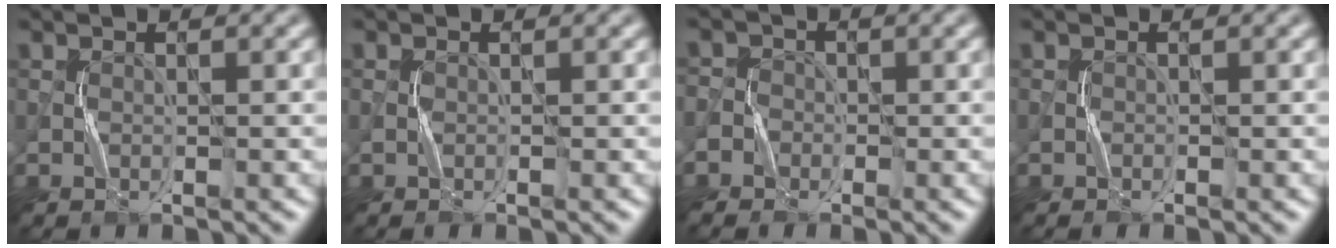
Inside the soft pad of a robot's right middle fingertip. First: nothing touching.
{"total": 0.5, "force": [0.0, 0.2, 0.5], "torque": [-0.013, 0.000, -0.002]}
{"total": 2.4, "force": [-1.4, 2.0, 0.3], "torque": [0.005, 0.001, -0.037]}
{"total": 0.0}